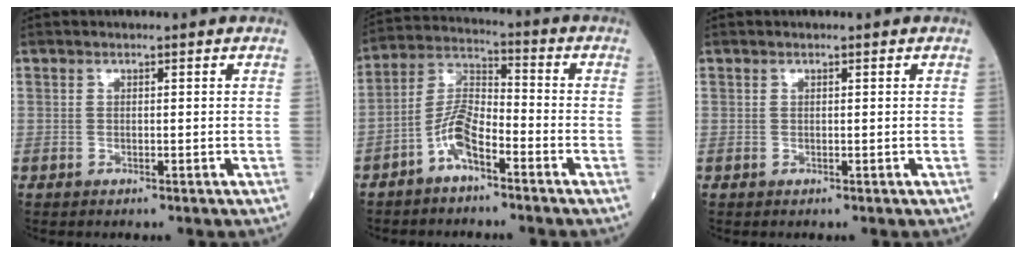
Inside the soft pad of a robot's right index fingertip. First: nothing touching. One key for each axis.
{"total": 7.2, "fx": -4.0, "fy": 2.2, "fz": 5.5, "tx": -0.124, "ty": 0.017, "tz": -0.080}
{"total": 0.0}